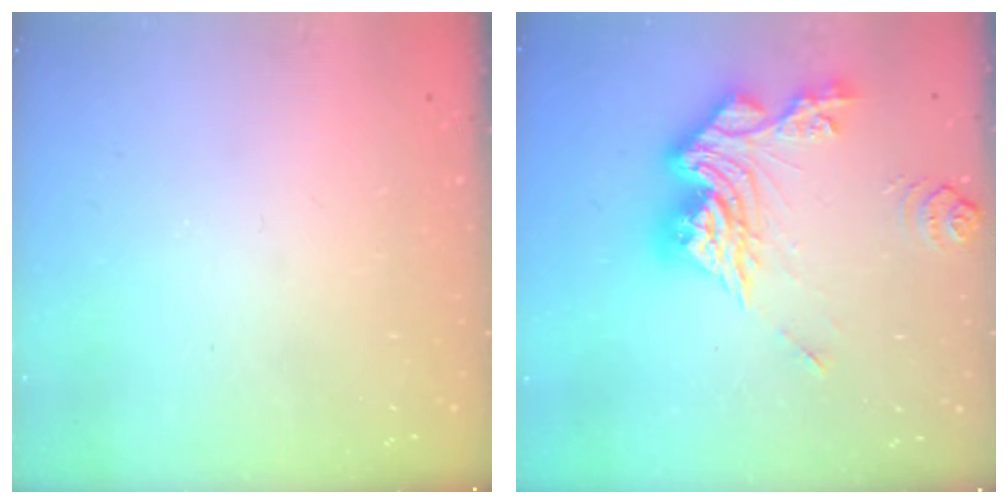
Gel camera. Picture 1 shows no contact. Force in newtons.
{"total": 19.6, "press": 19.5, "slide": 2.3}